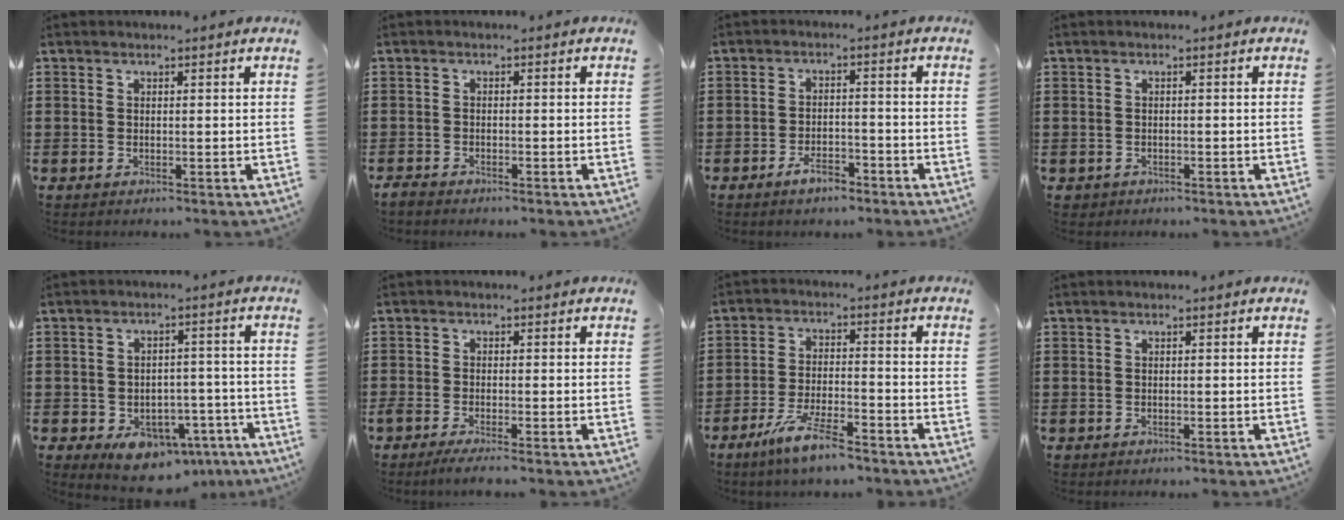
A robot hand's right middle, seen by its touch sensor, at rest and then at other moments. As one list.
[{"total": 1.4, "force": [-1.3, 0.3, 0.2], "torque": [-0.007, 0.001, -0.027]}, {"total": 3.8, "force": [-3.0, 1.3, 1.9], "torque": [-0.038, 0.007, -0.060]}, {"total": 0.9, "force": [-0.7, 0.4, 0.0], "torque": [-0.003, 0.001, -0.017]}, {"total": 5.9, "force": [-4.4, 3.3, 2.2], "torque": [-0.034, 0.027, -0.079]}, {"total": 1.8, "force": [-1.4, 0.1, 1.1], "torque": [-0.026, -0.002, -0.028]}, {"total": 6.9, "force": [-5.4, 0.9, 4.3], "torque": [-0.100, -0.005, -0.105]}, {"total": 0.6, "force": [-0.5, 0.2, 0.0], "torque": [-0.002, 0.001, -0.011]}]